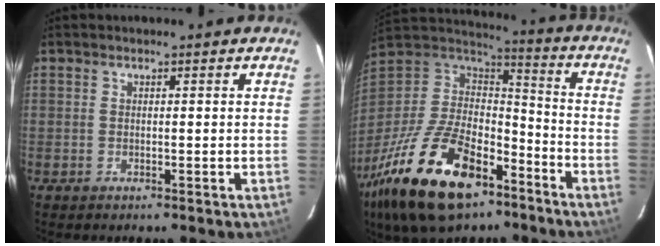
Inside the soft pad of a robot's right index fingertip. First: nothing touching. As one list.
[{"total": 29.3, "force": [-17.3, 14.5, 18.7], "torque": [-0.384, -0.022, -0.284]}]